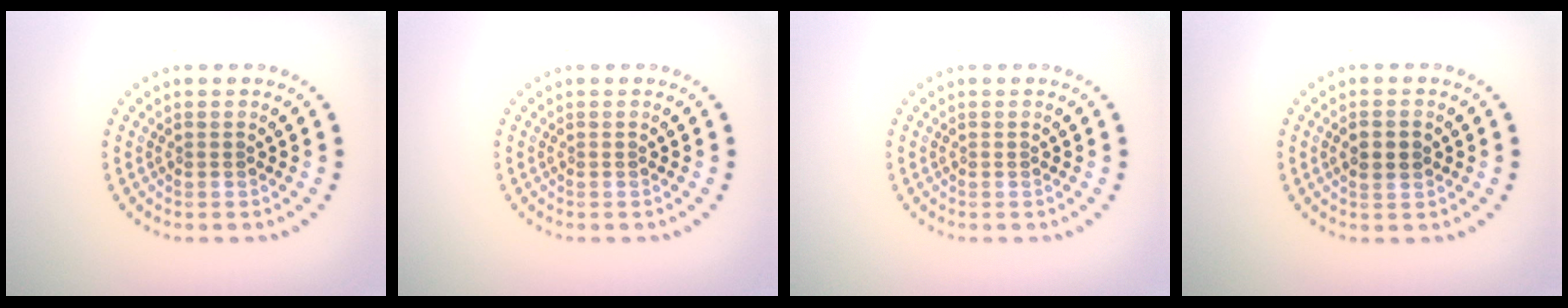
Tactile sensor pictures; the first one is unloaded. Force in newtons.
{"total": 0.0}
{"total": 0.0}
{"total": 1.9, "press": 1.9, "slide": 0.2}